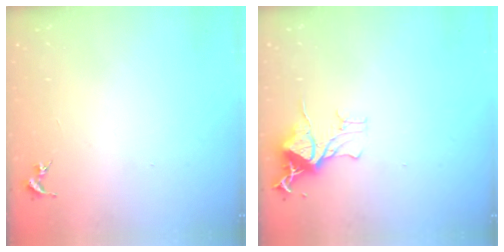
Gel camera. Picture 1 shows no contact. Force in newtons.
{"total": 11.3, "press": 11.3, "slide": 0.9}